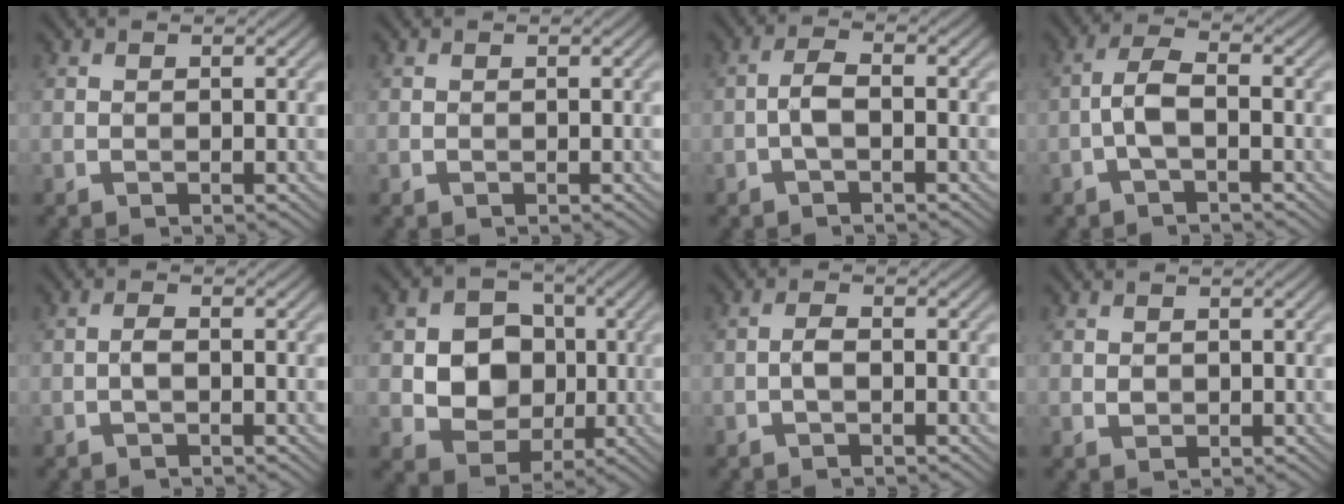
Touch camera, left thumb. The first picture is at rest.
{"total": 0.0}
{"total": 2.6, "force": [-0.9, 0.9, 2.2], "torque": [-0.048, 0.007, -0.023]}
{"total": 3.8, "force": [-1.3, 1.2, 3.3], "torque": [-0.074, 0.008, -0.034]}
{"total": 1.4, "force": [-0.5, 0.5, 1.2], "torque": [-0.025, 0.004, -0.013]}
{"total": 8.4, "force": [-0.3, 7.2, 4.4], "torque": [-0.093, -0.001, -0.021]}
{"total": 1.6, "force": [-0.6, 0.6, 1.4], "torque": [-0.028, 0.005, -0.016]}
{"total": 0.8, "force": [0.1, 0.7, 0.4], "torque": [-0.010, -0.003, 0.004]}